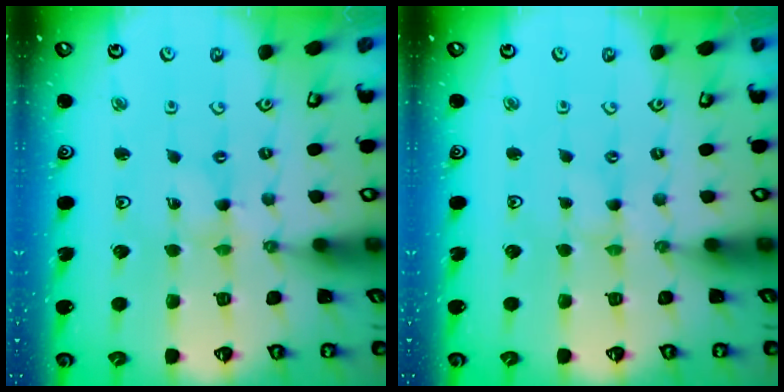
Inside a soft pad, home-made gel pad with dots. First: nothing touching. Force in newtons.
{"total": 0.0}